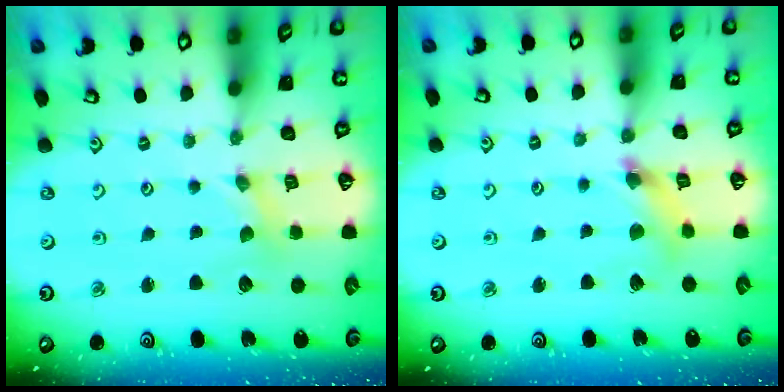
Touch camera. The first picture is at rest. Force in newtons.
{"total": 5.9, "press": 5.9, "slide": 0.5}